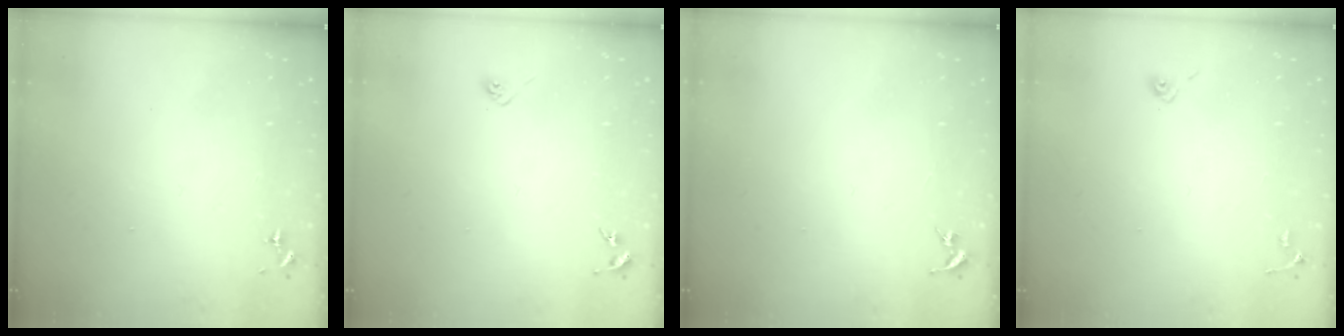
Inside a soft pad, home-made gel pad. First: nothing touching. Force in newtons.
{"total": 2.8, "press": 2.6, "slide": 1.1}
{"total": 0.0}
{"total": 4.8, "press": 4.8, "slide": 0.4}